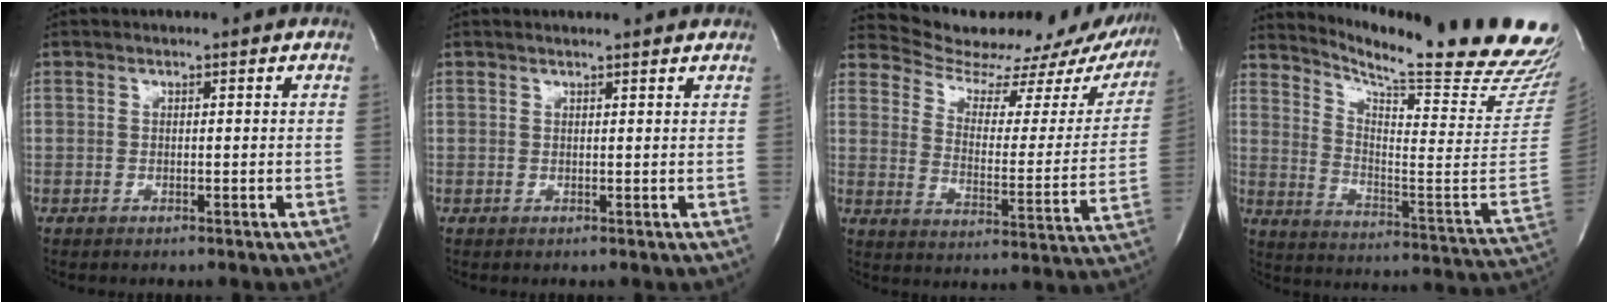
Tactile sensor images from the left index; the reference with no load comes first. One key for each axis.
{"total": 4.8, "fx": 4.6, "fy": 0.2, "fz": 1.4, "tx": -0.021, "ty": 0.014, "tz": 0.044}
{"total": 23.0, "fx": 21.5, "fy": 6.7, "fz": 4.6, "tx": -0.054, "ty": -0.057, "tz": 0.265}
{"total": 26.3, "fx": 22.6, "fy": 0.0, "fz": 13.5, "tx": -0.216, "ty": -0.116, "tz": 0.302}